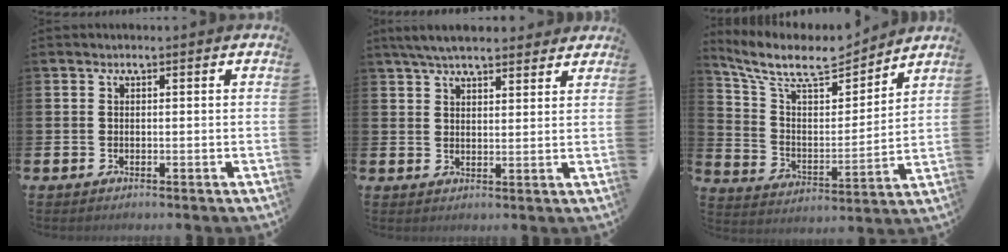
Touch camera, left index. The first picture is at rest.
{"total": 5.5, "force": [5.1, 1.1, 1.7], "torque": [-0.042, -0.014, 0.094]}
{"total": 9.7, "force": [8.5, 2.8, 3.8], "torque": [-0.117, -0.055, 0.148]}